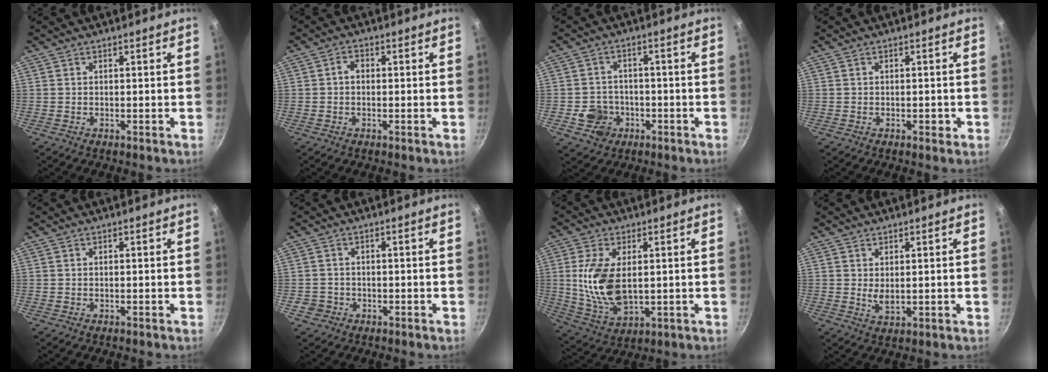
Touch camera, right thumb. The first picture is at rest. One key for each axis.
{"total": 2.2, "fx": -0.1, "fy": 1.6, "fz": 1.5, "tx": -0.024, "ty": 0.010, "tz": -0.006}
{"total": 6.1, "fx": -2.1, "fy": 5.4, "fz": 2.1, "tx": -0.013, "ty": 0.024, "tz": -0.030}
{"total": 1.3, "fx": -0.4, "fy": 0.8, "fz": 0.9, "tx": -0.007, "ty": 0.005, "tz": -0.007}
{"total": 0.0}
{"total": 2.6, "fx": -1.0, "fy": 2.3, "fz": 0.6, "tx": -0.002, "ty": 0.013, "tz": -0.012}
{"total": 13.0, "fx": 1.5, "fy": 7.0, "fz": 10.9, "tx": -0.211, "ty": -0.015, "tz": 0.038}
{"total": 2.9, "fx": 0.7, "fy": 1.4, "fz": 2.4, "tx": -0.040, "ty": -0.012, "tz": 0.016}